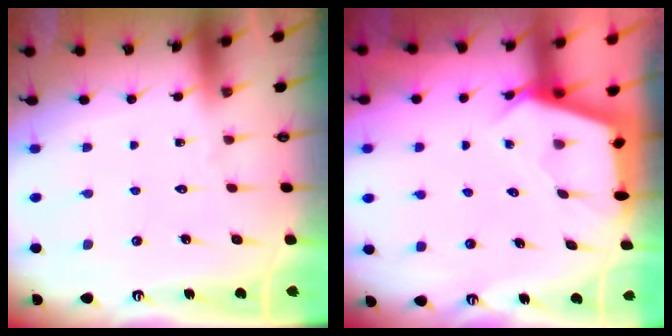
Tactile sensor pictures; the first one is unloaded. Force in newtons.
{"total": 2.9, "press": 2.9, "slide": 0.3}